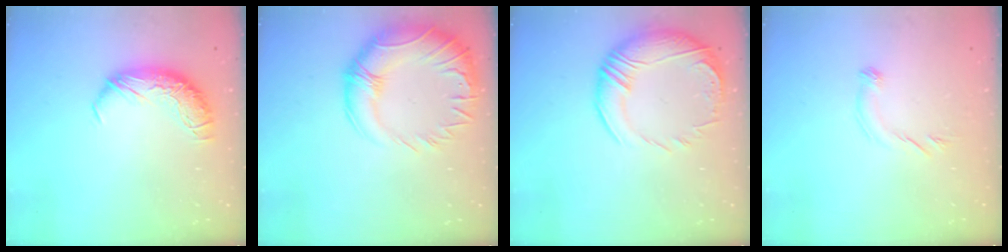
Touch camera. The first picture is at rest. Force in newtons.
{"total": 8.6, "press": 6.9, "slide": 5.2}
{"total": 6.3, "press": 4.2, "slide": 4.7}
{"total": 6.5, "press": 6.5, "slide": 1.0}